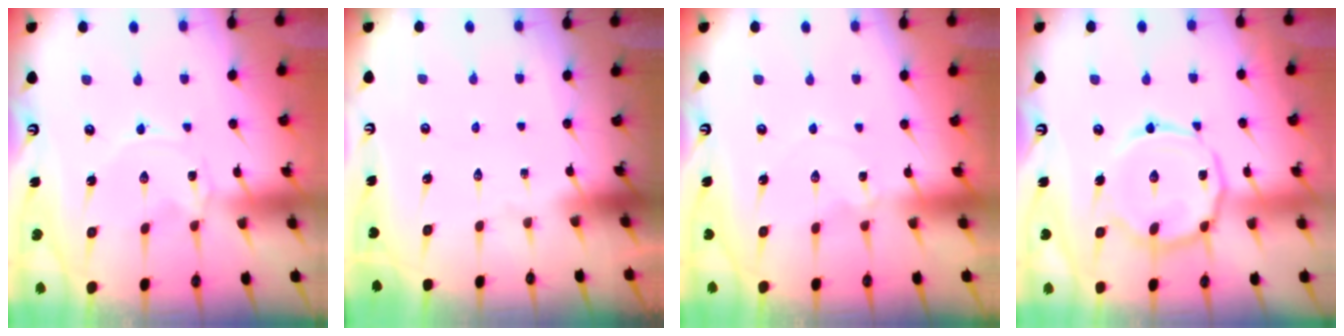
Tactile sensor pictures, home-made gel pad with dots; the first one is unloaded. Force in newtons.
{"total": 0.0}
{"total": 0.0}
{"total": 14.3, "press": 14.3, "slide": 0.9}